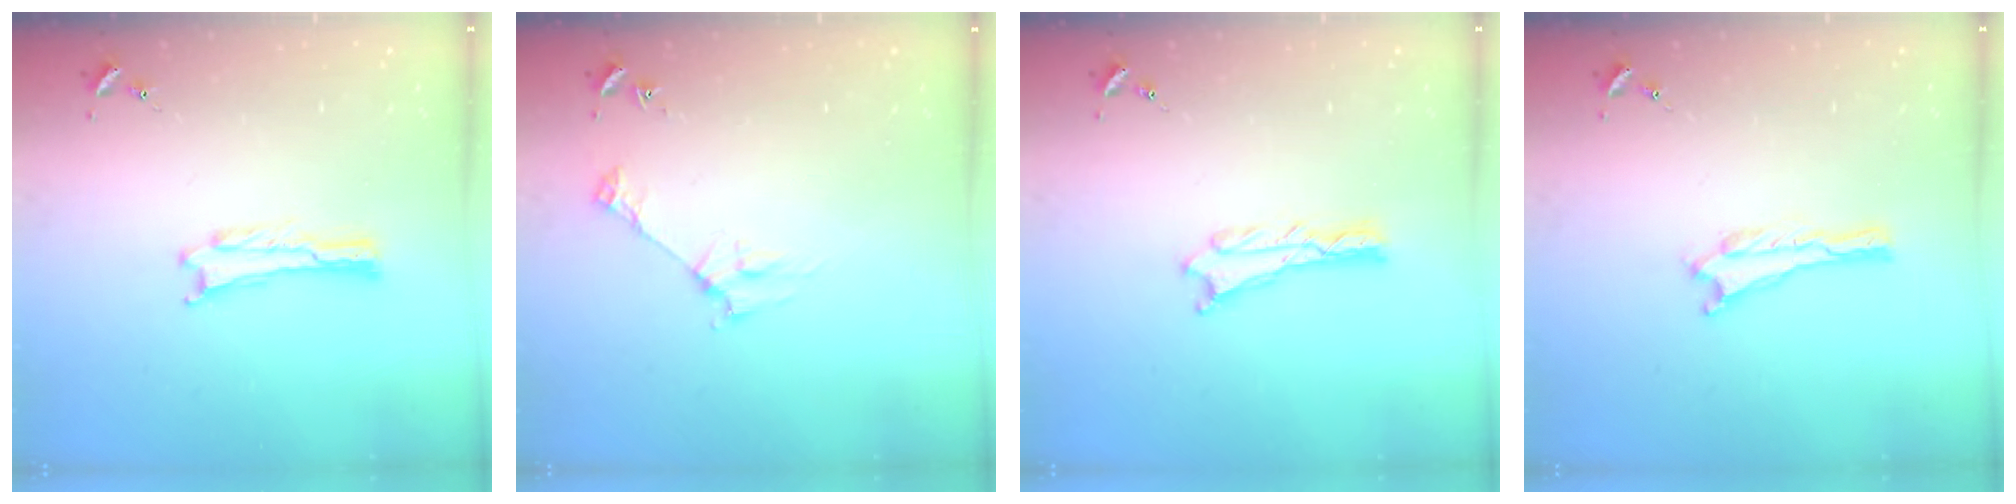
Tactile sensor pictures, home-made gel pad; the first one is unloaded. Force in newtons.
{"total": 2.8, "press": 2.8, "slide": 0.3}
{"total": 0.7, "press": 0.7, "slide": 0.1}
{"total": 0.0}